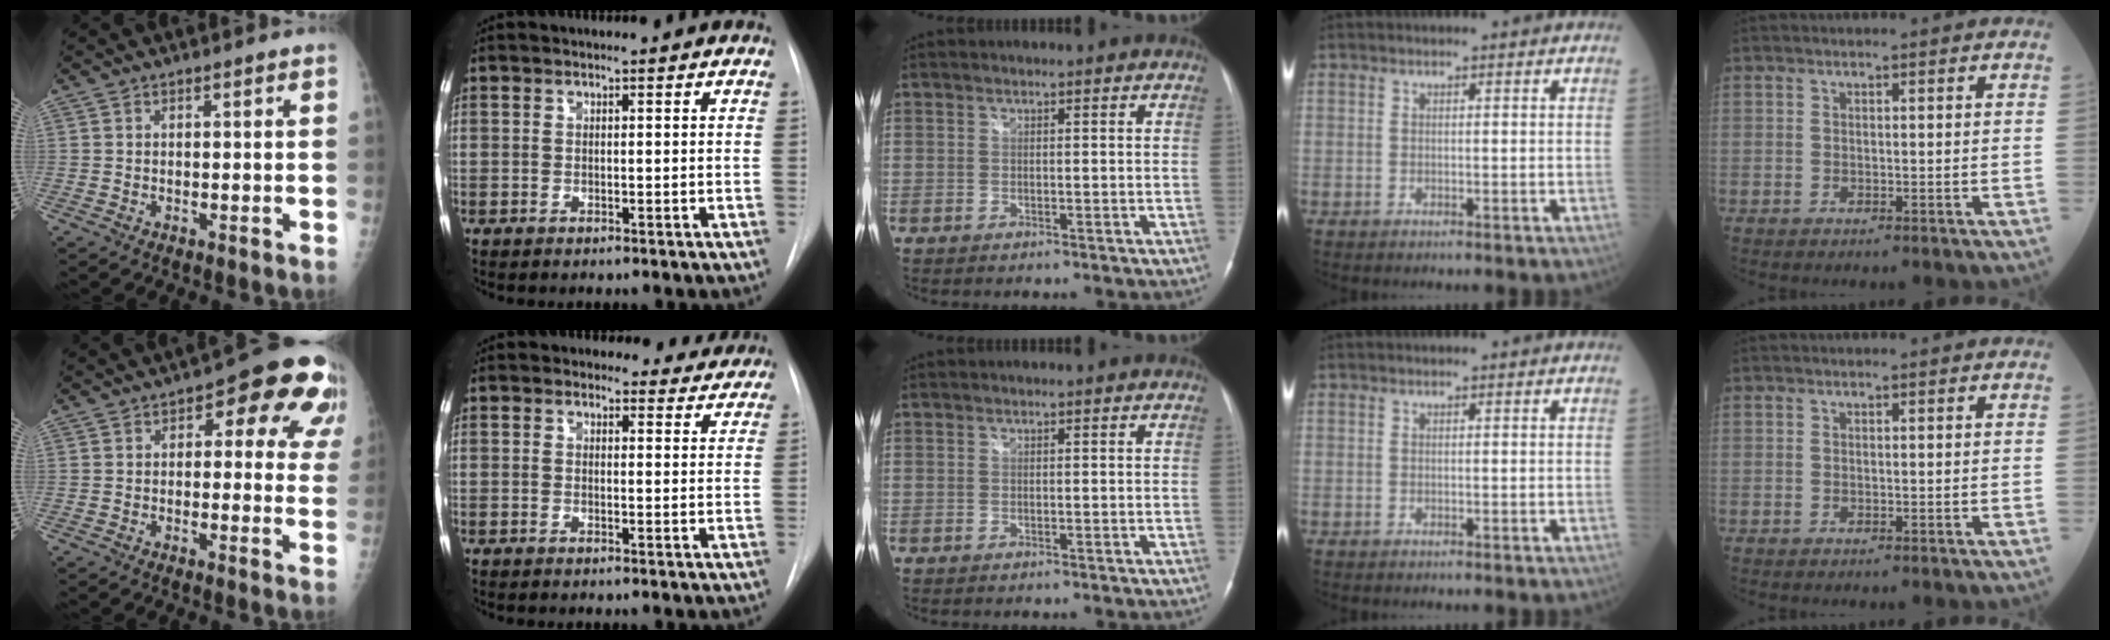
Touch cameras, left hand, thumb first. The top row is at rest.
{"thumb": {"total": 12.9, "force": [5.0, 6.6, 9.8], "torque": [-0.053, -0.001, 0.048]}, "index": {"total": 5.4, "force": [4.8, 2.4, -0.6], "torque": [0.033, -0.016, 0.028]}}